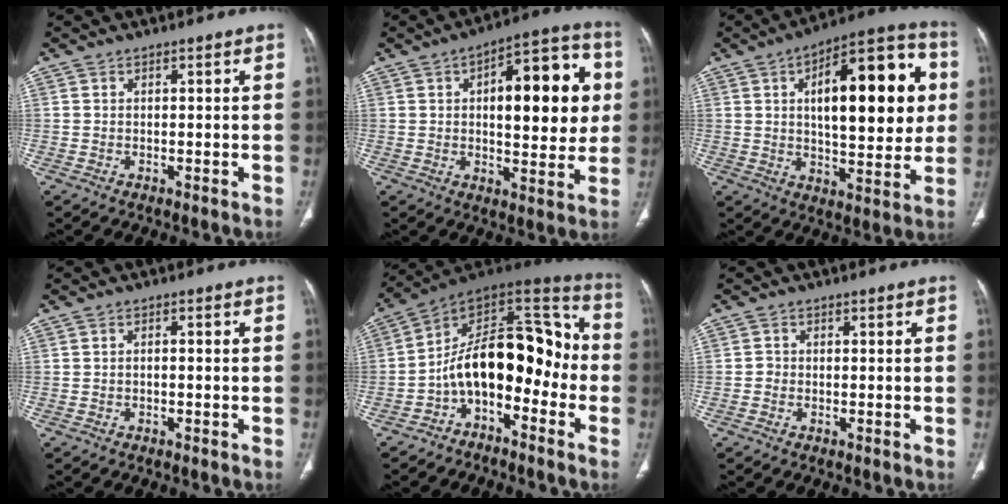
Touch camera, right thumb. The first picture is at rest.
{"total": 19.2, "force": [3.4, 8.5, 16.9], "torque": [-0.182, 0.019, 0.044]}
{"total": 24.3, "force": [4.8, 10.3, 21.5], "torque": [-0.264, 0.012, 0.062]}
{"total": 0.8, "force": [-0.3, 0.4, 0.6], "torque": [-0.011, 0.005, -0.006]}
{"total": 17.2, "force": [-4.6, 9.8, 13.3], "torque": [-0.172, 0.103, -0.087]}
{"total": 1.1, "force": [-0.4, 1.0, 0.4], "torque": [-0.001, 0.005, -0.009]}